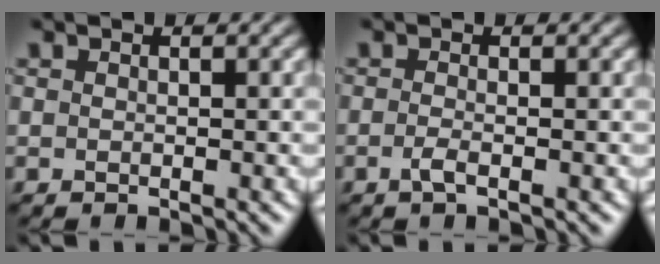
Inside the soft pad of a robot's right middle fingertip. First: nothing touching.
{"total": 1.3, "force": [-0.6, 0.3, 1.2], "torque": [-0.026, -0.001, -0.015]}